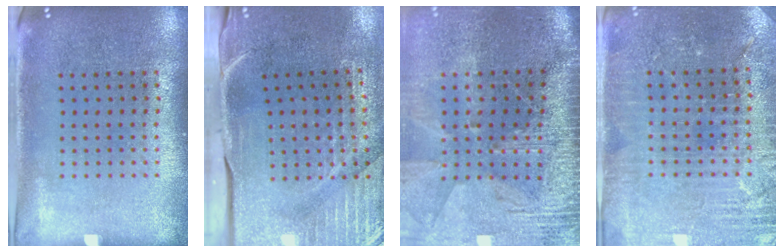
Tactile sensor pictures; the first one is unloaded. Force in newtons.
{"total": 4.7, "press": 4.0, "slide": 2.5}
{"total": 3.8, "press": 3.3, "slide": 1.9}
{"total": 3.3, "press": 3.2, "slide": 0.6}